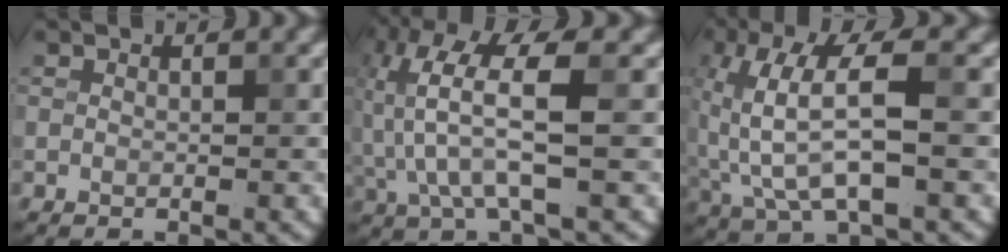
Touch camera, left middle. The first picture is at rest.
{"total": 6.4, "force": [-0.3, 1.5, 6.2], "torque": [-0.145, 0.017, -0.006]}
{"total": 6.5, "force": [0.4, 2.2, 6.1], "torque": [-0.134, 0.007, 0.009]}